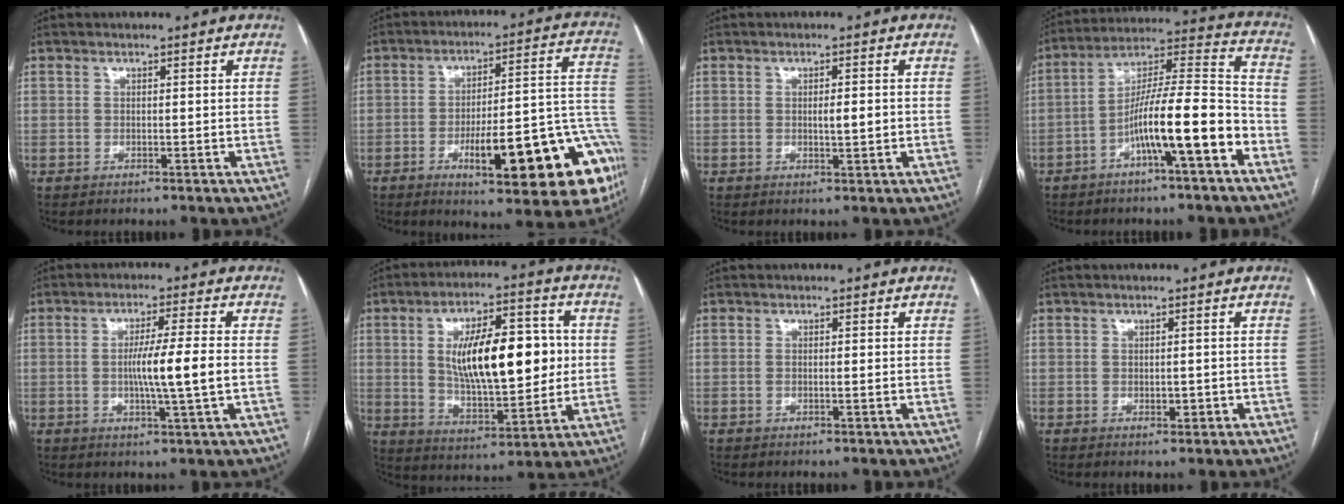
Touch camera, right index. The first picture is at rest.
{"total": 23.0, "force": [-9.3, 4.8, 20.5], "torque": [-0.171, 0.030, -0.117]}
{"total": 2.5, "force": [-0.1, 0.5, 2.4], "torque": [-0.041, -0.001, 0.001]}
{"total": 14.5, "force": [-6.2, 1.1, 13.0], "torque": [-0.223, 0.018, -0.103]}
{"total": 7.7, "force": [-0.7, -0.7, 7.6], "torque": [-0.131, -0.005, -0.012]}
{"total": 16.9, "force": [1.8, 5.3, 16.0], "torque": [-0.266, 0.017, 0.035]}
{"total": 0.9, "force": [-0.1, 0.1, 0.9], "torque": [-0.019, 0.000, -0.001]}
{"total": 1.6, "force": [-0.5, 0.8, 1.3], "torque": [-0.023, -0.001, -0.002]}